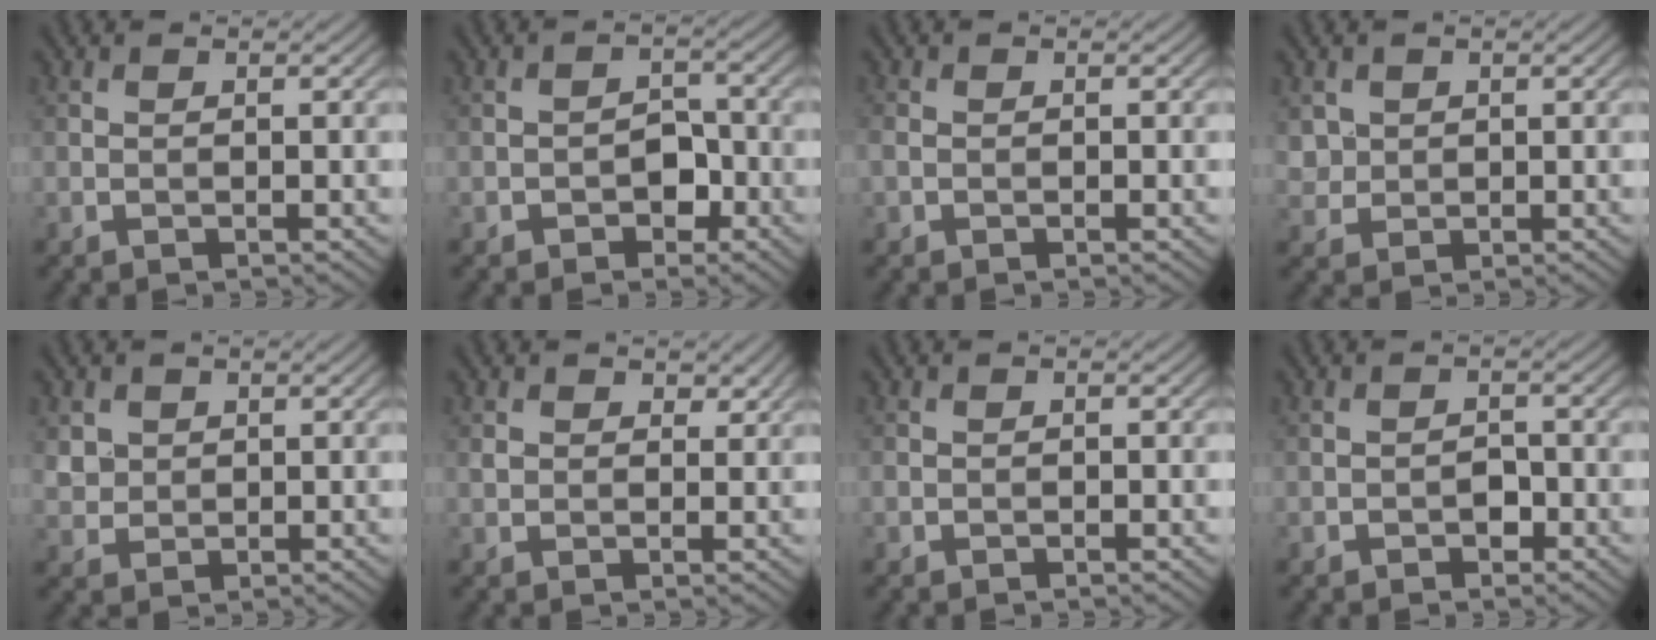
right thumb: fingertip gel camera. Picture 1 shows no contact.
{"total": 3.4, "force": [-1.6, 2.3, 2.0], "torque": [-0.025, 0.006, -0.025]}
{"total": 1.4, "force": [-0.3, 1.1, 0.8], "torque": [-0.023, 0.000, -0.010]}
{"total": 2.5, "force": [1.0, 2.2, 0.5], "torque": [-0.023, -0.008, 0.024]}
{"total": 2.7, "force": [1.1, 2.3, 0.7], "torque": [-0.029, -0.008, 0.027]}
{"total": 2.4, "force": [1.3, 1.9, 0.9], "torque": [-0.025, -0.003, 0.022]}
{"total": 0.8, "force": [-0.2, 0.6, 0.3], "torque": [-0.006, -0.004, -0.006]}
{"total": 1.9, "force": [-1.0, 1.2, 1.1], "torque": [-0.016, 0.004, -0.018]}